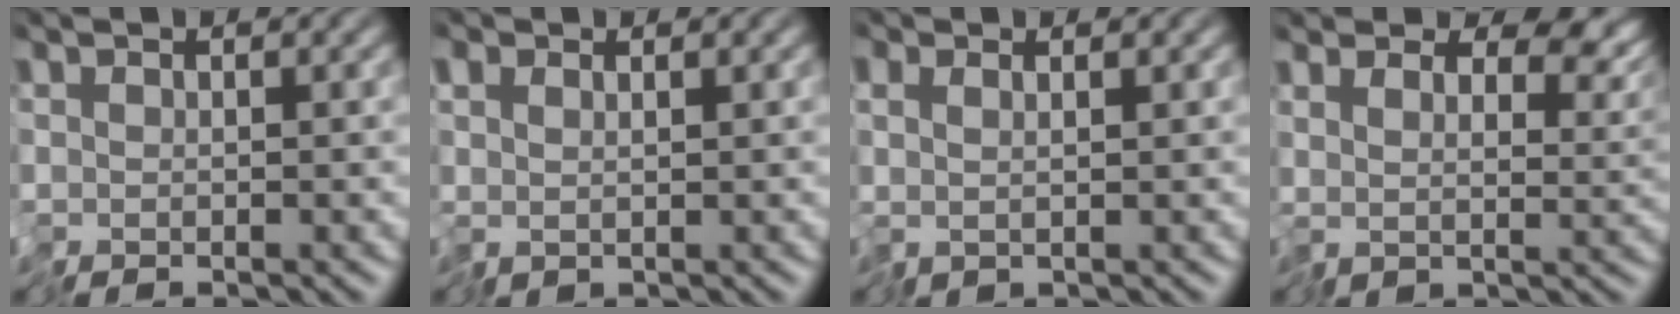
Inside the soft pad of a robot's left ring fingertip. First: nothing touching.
{"total": 0.7, "force": [0.6, 0.3, 0.3], "torque": [-0.010, 0.003, 0.011]}
{"total": 0.7, "force": [0.5, 0.1, 0.5], "torque": [-0.013, 0.002, 0.011]}
{"total": 6.5, "force": [4.3, 3.1, 3.8], "torque": [-0.071, 0.005, 0.077]}